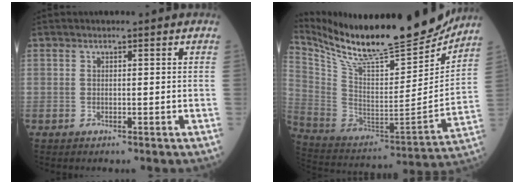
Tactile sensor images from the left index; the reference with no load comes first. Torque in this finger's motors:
{"motor_torque": [0.57, -1.57, 0.21, 0.09]}